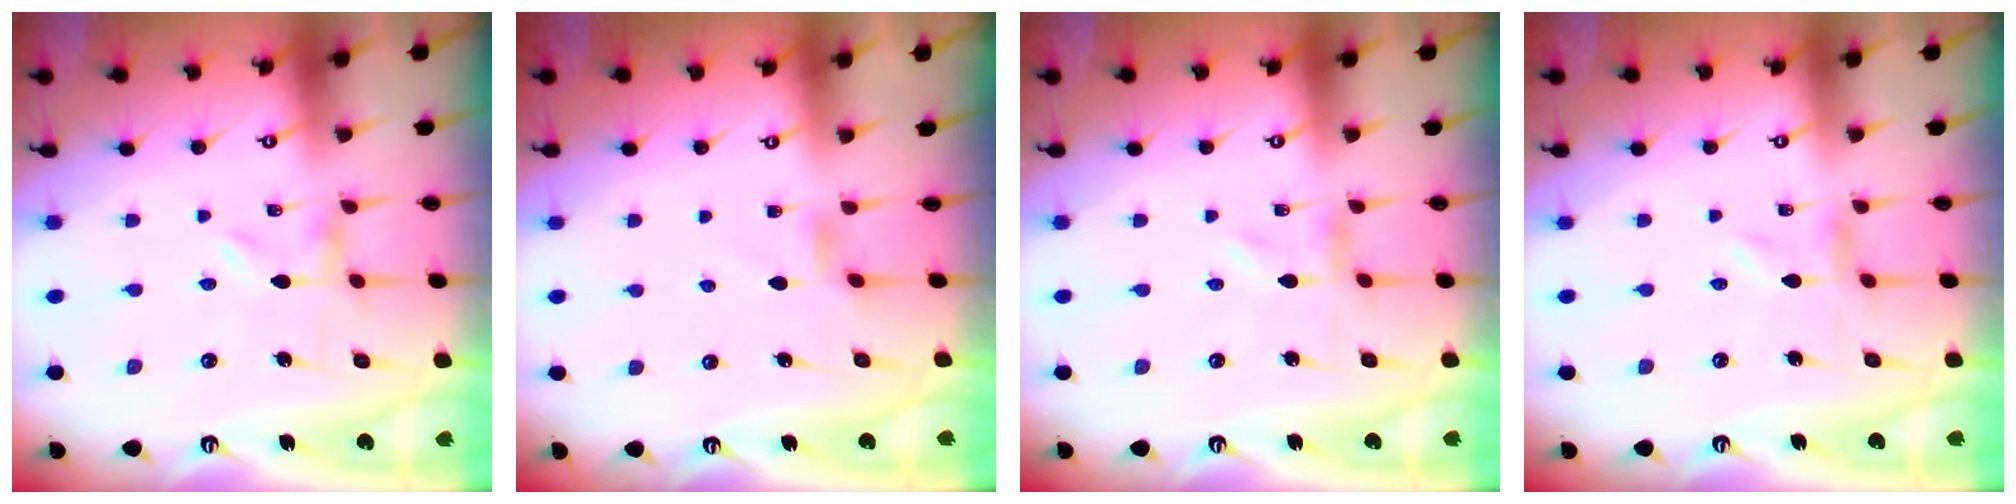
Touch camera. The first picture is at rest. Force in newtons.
{"total": 2.7, "press": 2.6, "slide": 0.4}
{"total": 0.0}
{"total": 0.0}